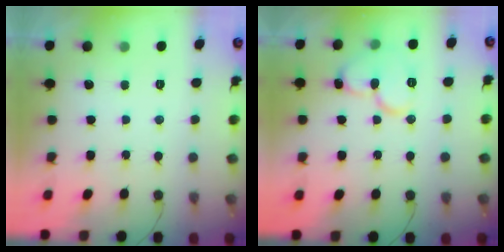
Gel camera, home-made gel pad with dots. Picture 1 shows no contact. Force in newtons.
{"total": 10.9, "press": 10.8, "slide": 1.3}